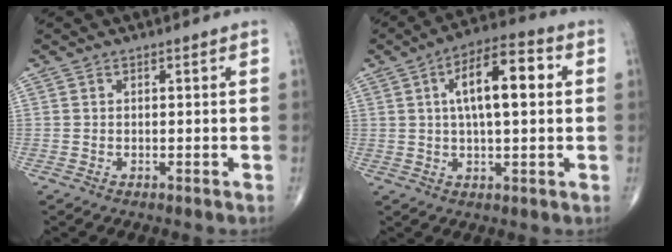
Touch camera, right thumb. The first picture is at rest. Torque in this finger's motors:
{"motor_torque": [0.73, 2.73, 1.30, 0.46, 0.08]}